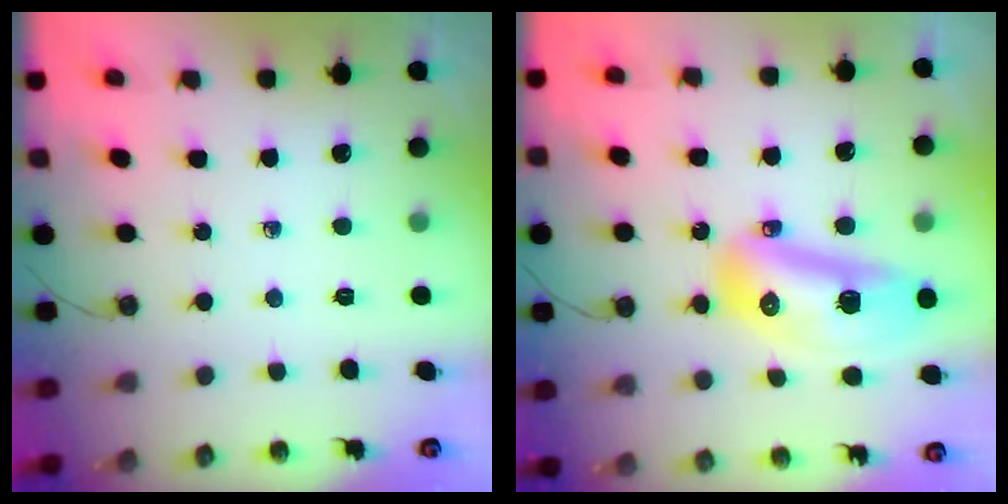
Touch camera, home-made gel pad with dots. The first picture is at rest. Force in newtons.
{"total": 15.9, "press": 15.8, "slide": 2.0}